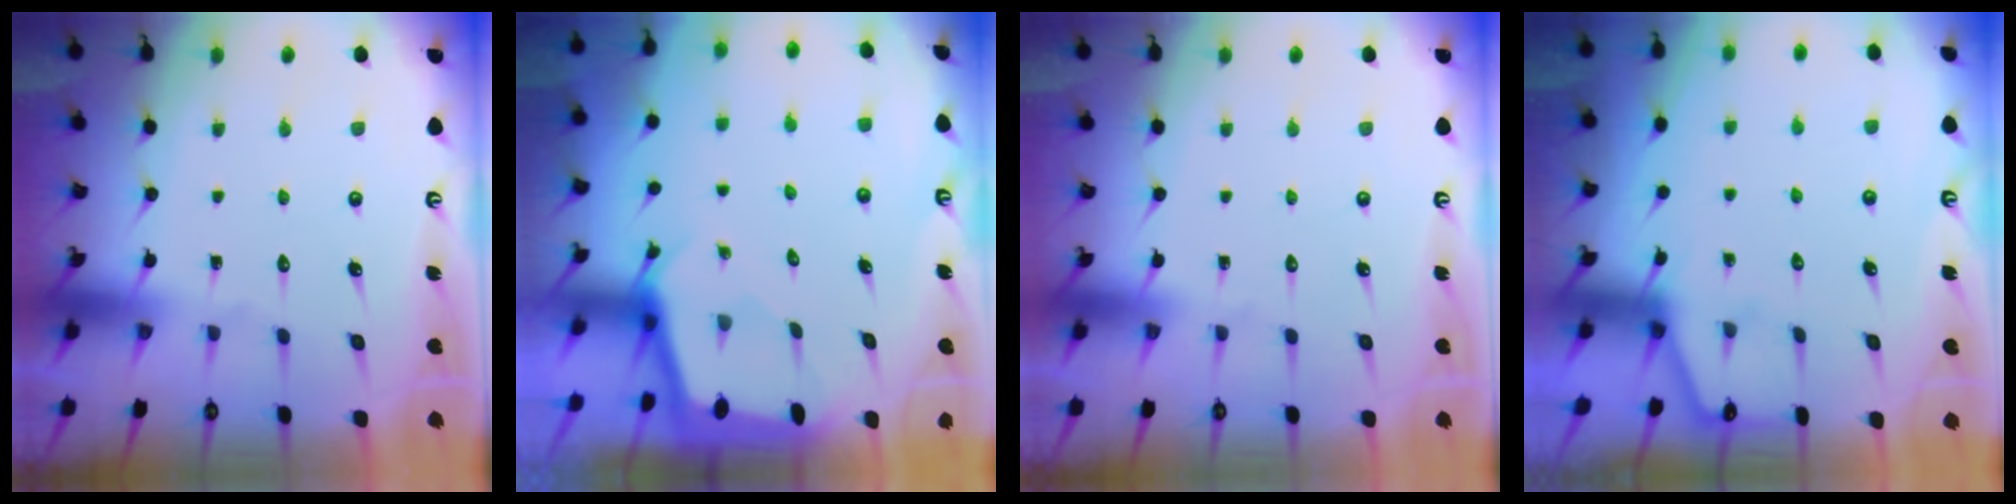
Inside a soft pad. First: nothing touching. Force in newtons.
{"total": 1.3, "press": 1.3, "slide": 0.1}
{"total": 0.0}
{"total": 1.8, "press": 1.8, "slide": 0.3}